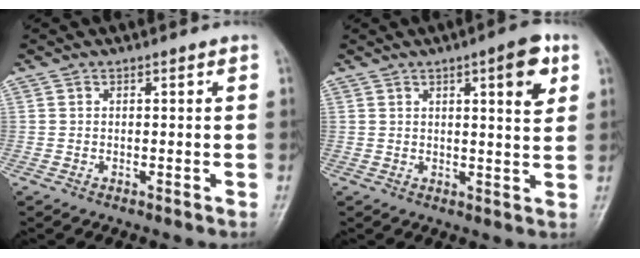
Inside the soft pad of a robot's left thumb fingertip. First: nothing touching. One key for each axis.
{"total": 7.4, "fx": 3.3, "fy": 1.9, "fz": 6.3, "tx": -0.074, "ty": -0.013, "tz": 0.040}